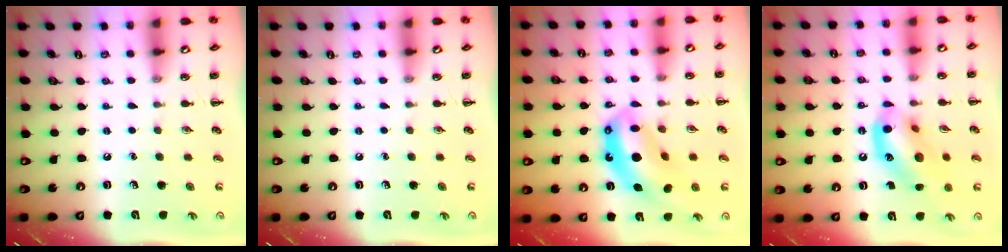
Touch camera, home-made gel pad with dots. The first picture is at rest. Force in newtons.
{"total": 0.0}
{"total": 13.3, "press": 12.8, "slide": 3.7}
{"total": 13.9, "press": 13.7, "slide": 2.2}